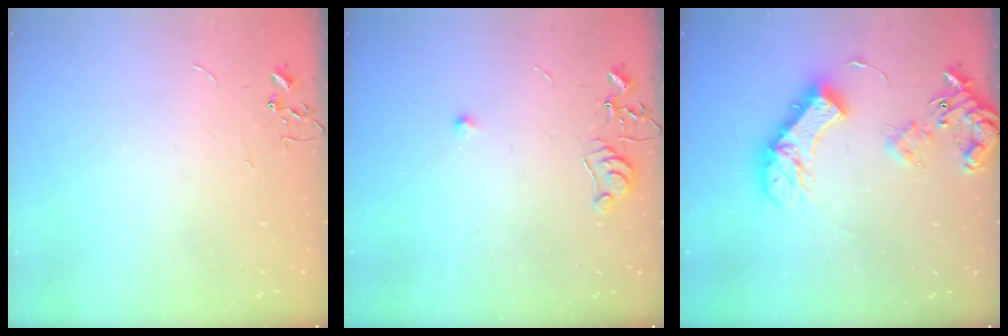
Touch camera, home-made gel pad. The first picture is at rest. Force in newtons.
{"total": 7.1, "press": 7.1, "slide": 0.7}
{"total": 15.8, "press": 15.7, "slide": 1.8}